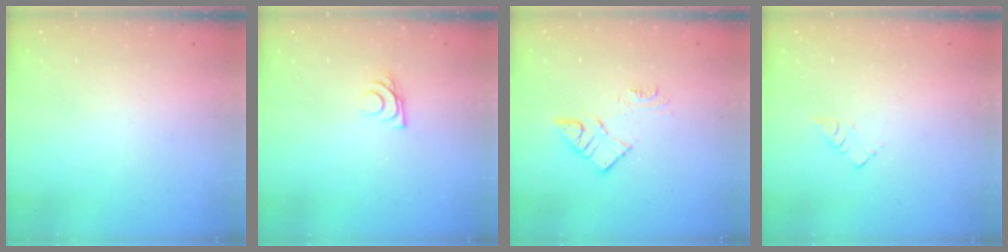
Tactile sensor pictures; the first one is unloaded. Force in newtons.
{"total": 7.2, "press": 7.2, "slide": 0.6}
{"total": 9.7, "press": 9.6, "slide": 0.6}
{"total": 3.2, "press": 3.2, "slide": 0.0}